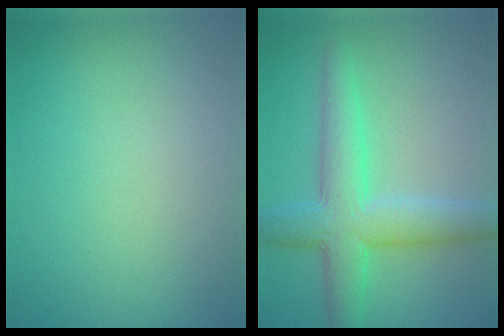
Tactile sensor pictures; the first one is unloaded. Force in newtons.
{"total": 6.3, "press": 6.3, "slide": 0.1}